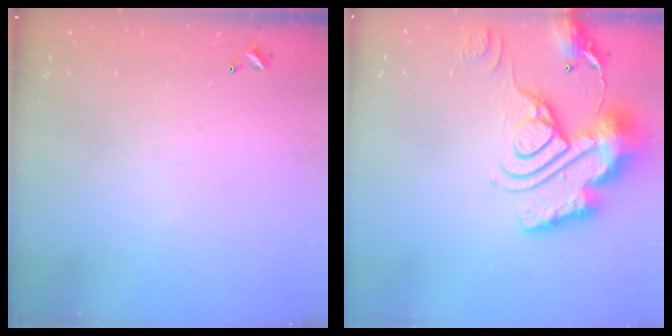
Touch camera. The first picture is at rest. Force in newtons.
{"total": 21.4, "press": 21.3, "slide": 2.0}